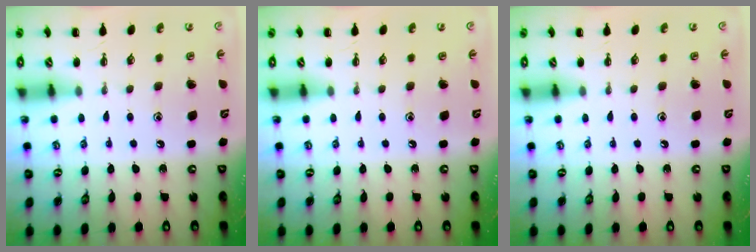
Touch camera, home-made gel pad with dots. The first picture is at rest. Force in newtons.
{"total": 0.0}
{"total": 0.0}